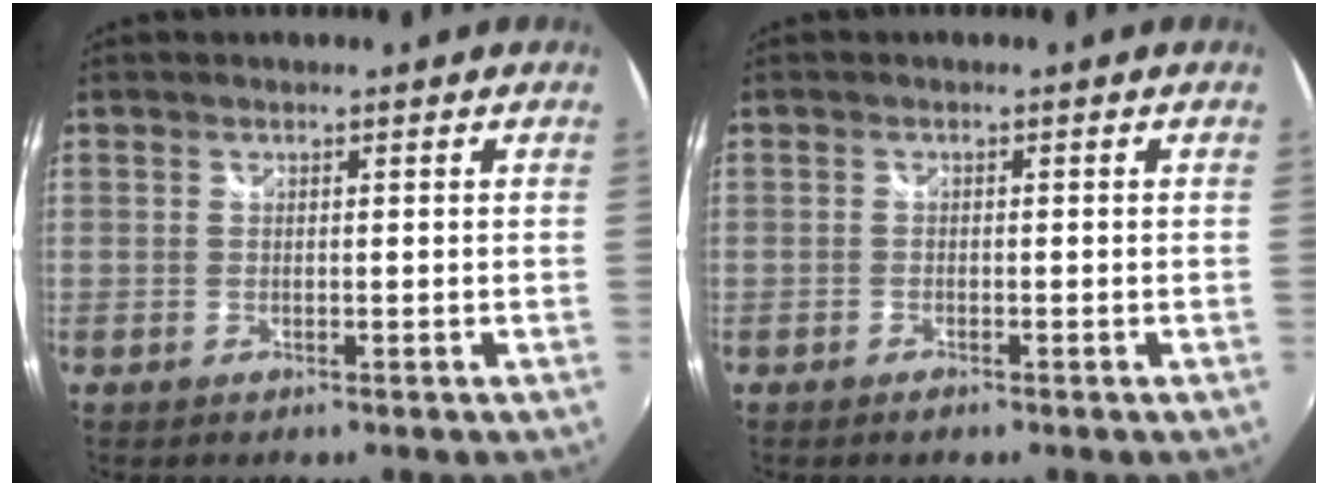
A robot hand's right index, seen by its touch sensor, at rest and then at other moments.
{"total": 1.1, "force": [-0.9, 0.5, 0.4], "torque": [-0.009, -0.004, -0.019]}